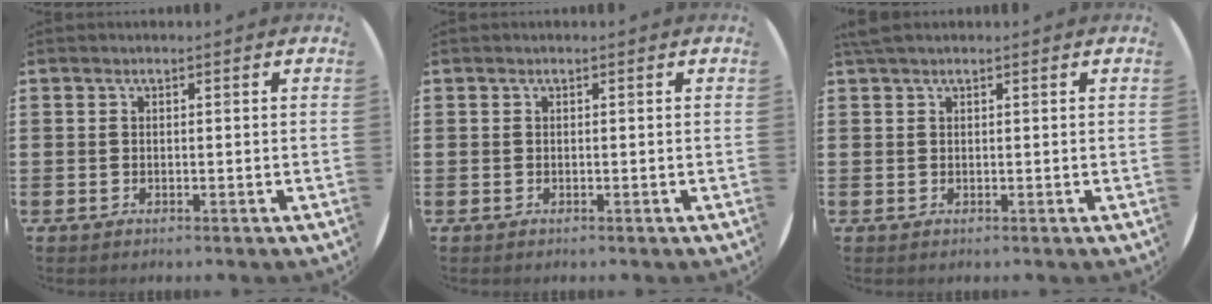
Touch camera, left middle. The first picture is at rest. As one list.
[{"total": 0.0}, {"total": 0.8, "force": [0.7, 0.1, 0.4], "torque": [-0.008, 0.003, 0.013]}]